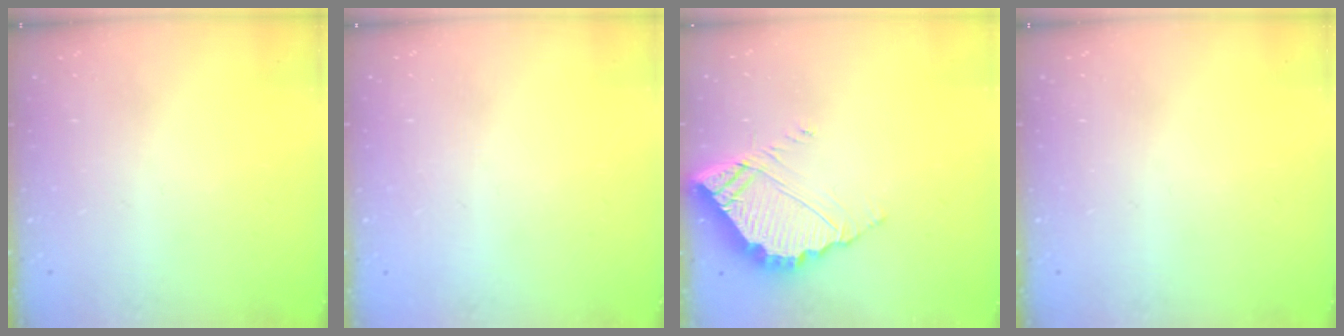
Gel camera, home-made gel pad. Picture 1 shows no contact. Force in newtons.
{"total": 2.2, "press": 2.2, "slide": 0.1}
{"total": 8.0, "press": 7.9, "slide": 0.5}
{"total": 0.0}